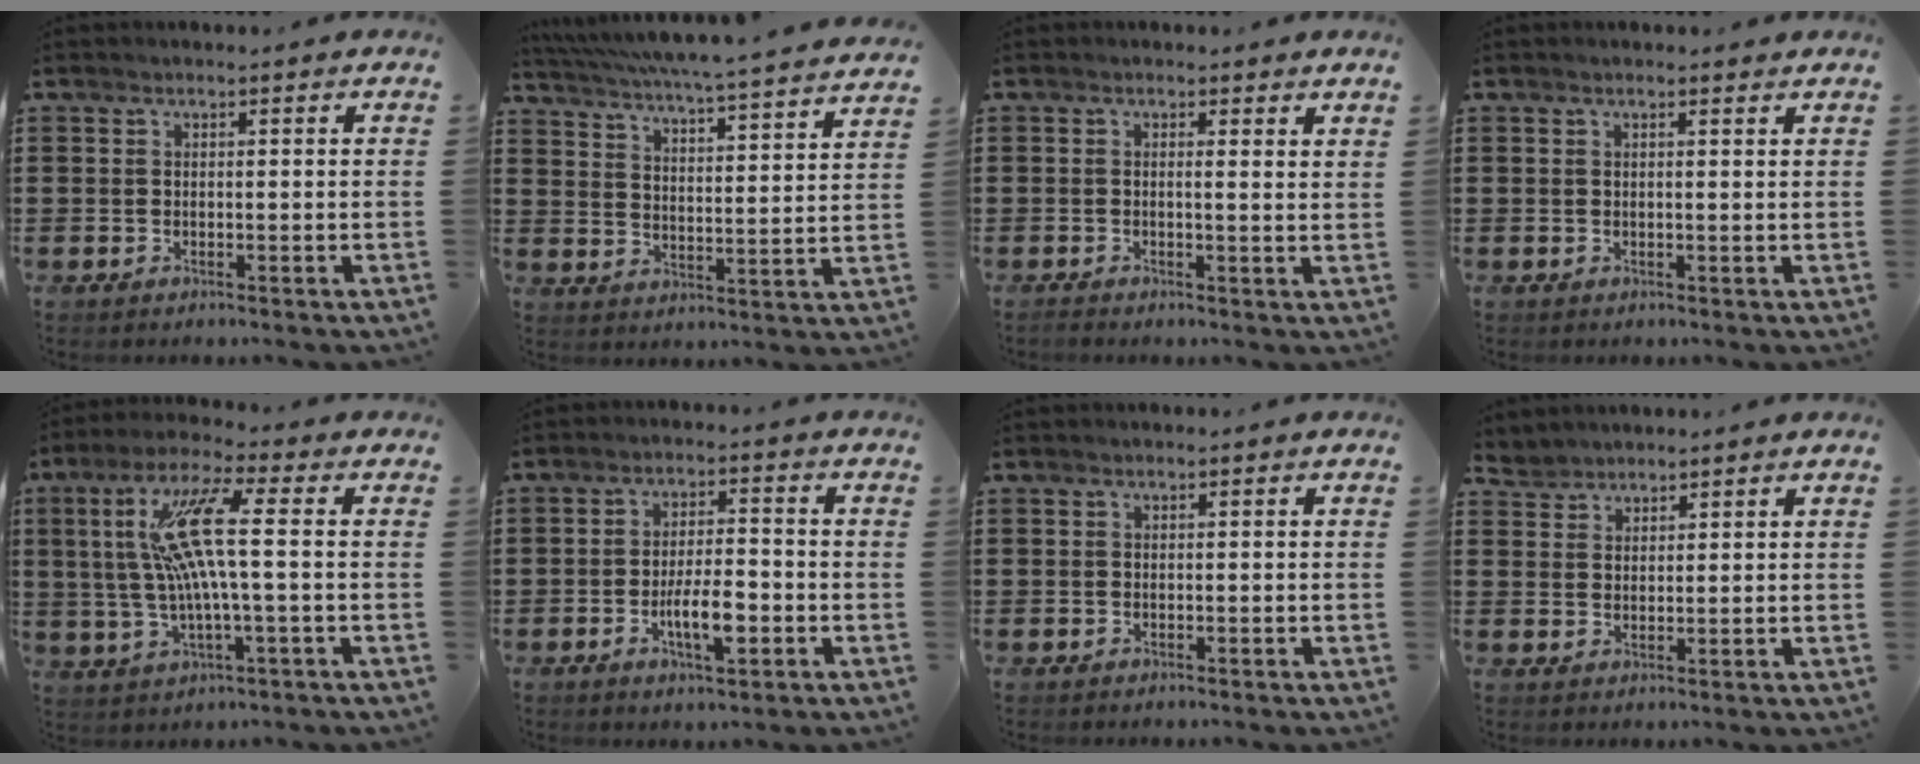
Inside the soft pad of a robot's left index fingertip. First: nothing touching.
{"total": 4.6, "force": [4.2, -1.1, 1.5], "torque": [-0.051, -0.043, 0.064]}
{"total": 0.9, "force": [0.4, -0.1, 0.8], "torque": [-0.011, -0.005, 0.005]}
{"total": 0.9, "force": [0.8, 0.0, 0.4], "torque": [-0.010, -0.001, 0.014]}
{"total": 12.0, "force": [1.6, 1.7, 11.8], "torque": [-0.253, -0.008, 0.013]}
{"total": 6.2, "force": [-1.9, 2.1, 5.5], "torque": [-0.097, -0.001, -0.039]}
{"total": 0.0}
{"total": 2.5, "force": [2.4, 0.5, -0.5], "torque": [0.001, -0.001, 0.048]}